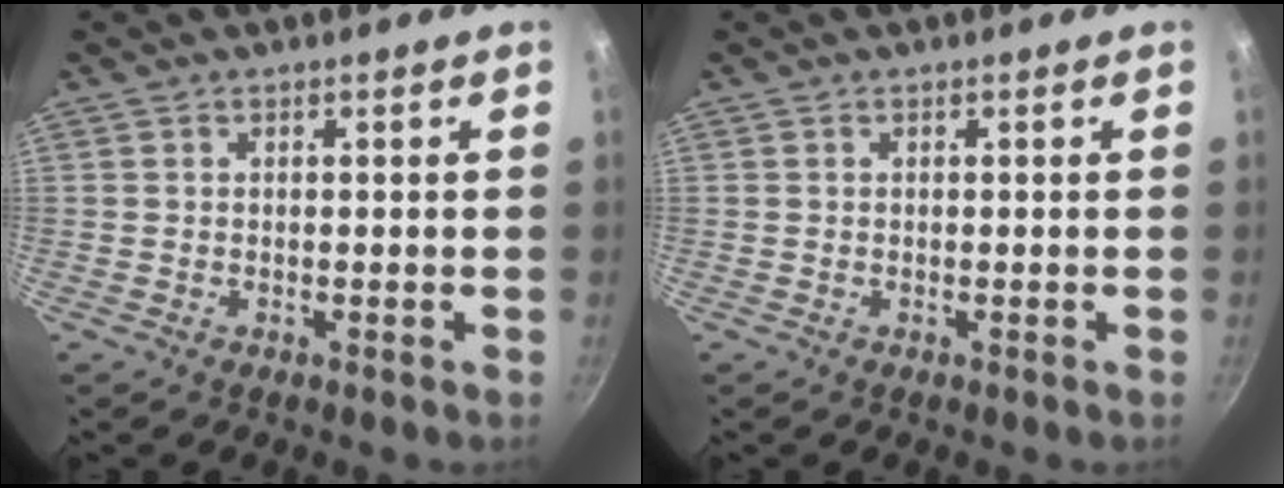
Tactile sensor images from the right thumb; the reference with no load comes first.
{"total": 0.0}